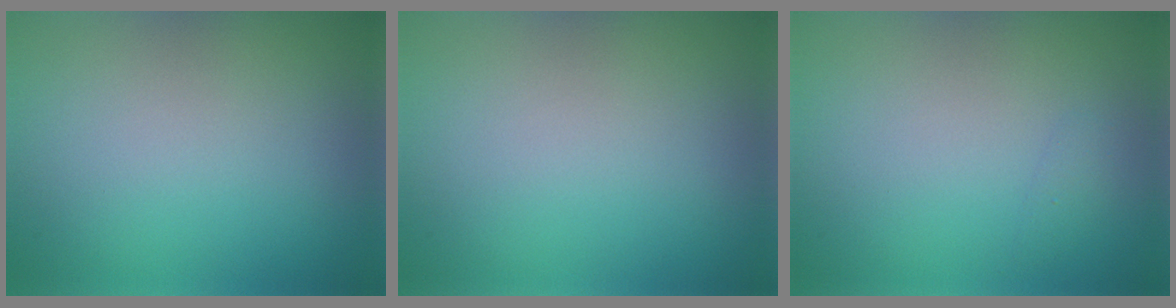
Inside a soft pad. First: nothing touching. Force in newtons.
{"total": 0.0}
{"total": 0.5, "press": 0.5, "slide": 0.0}